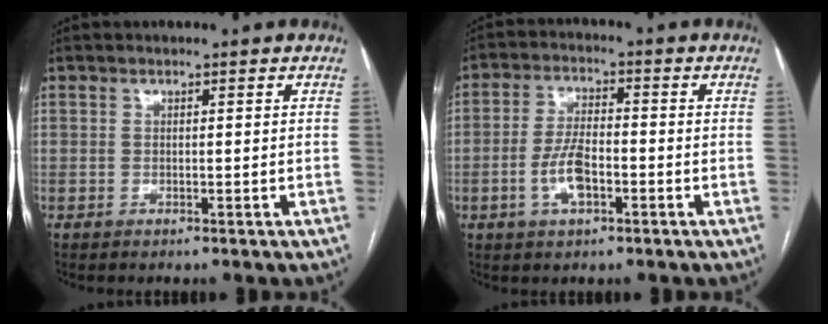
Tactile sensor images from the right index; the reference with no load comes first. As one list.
[{"total": 6.5, "force": [-2.2, 2.5, 5.5], "torque": [-0.116, 0.007, -0.040]}]